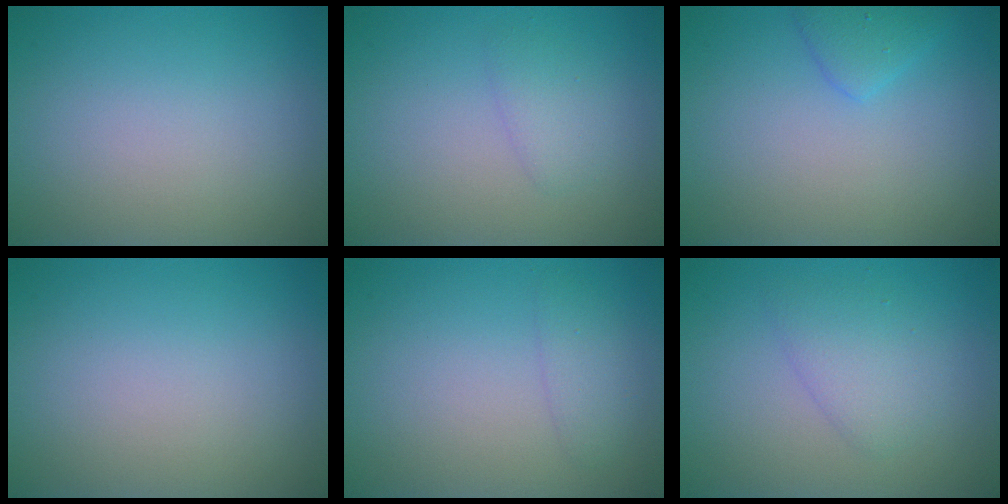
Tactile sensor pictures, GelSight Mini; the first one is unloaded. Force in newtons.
{"total": 1.5, "press": 1.5, "slide": 0.1}
{"total": 1.7, "press": 1.7, "slide": 0.1}
{"total": 0.0}
{"total": 1.4, "press": 1.4, "slide": 0.1}
{"total": 2.4, "press": 2.4, "slide": 0.2}